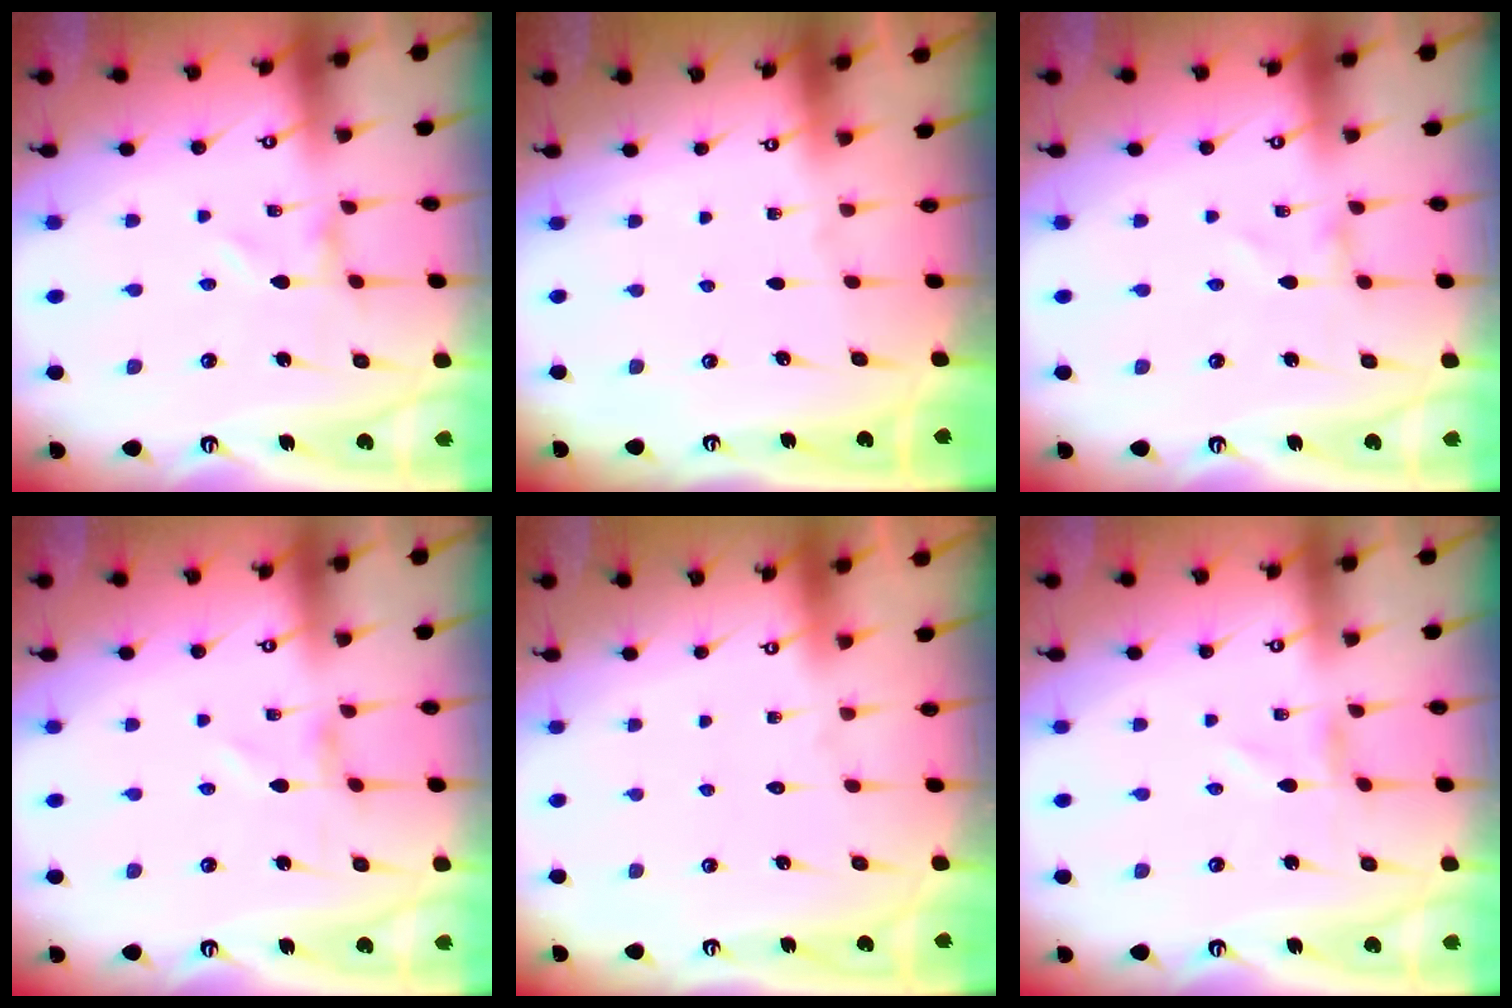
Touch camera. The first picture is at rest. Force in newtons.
{"total": 0.0}
{"total": 0.9, "press": 0.9, "slide": 0.1}
{"total": 0.7, "press": 0.6, "slide": 0.3}
{"total": 1.8, "press": 1.8, "slide": 0.2}
{"total": 0.6, "press": 0.6, "slide": 0.2}